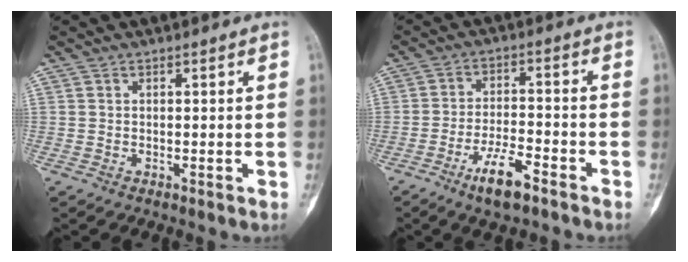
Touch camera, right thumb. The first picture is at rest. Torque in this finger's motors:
{"motor_torque": [1.11, 0.67, 0.70, -0.57, 0.20]}